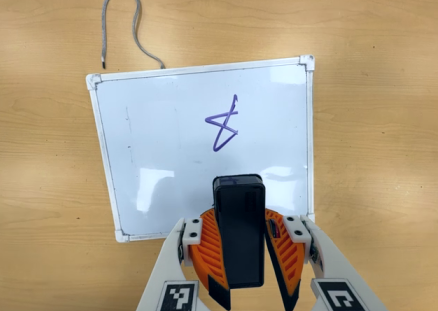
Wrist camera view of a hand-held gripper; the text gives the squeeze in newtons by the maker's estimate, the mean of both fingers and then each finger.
{"total": 11.6, "left": 11.2, "right": 12.0}